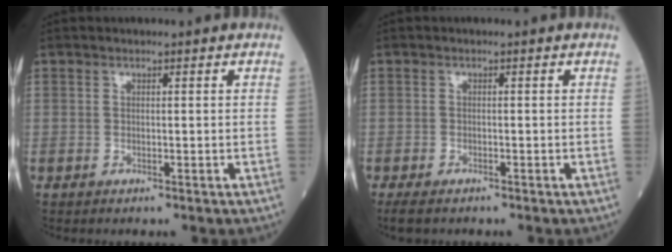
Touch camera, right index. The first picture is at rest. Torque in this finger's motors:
{"motor_torque": [-0.14, -0.03, 0.00, 0.02]}